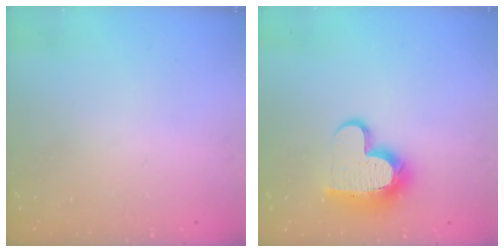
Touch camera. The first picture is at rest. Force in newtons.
{"total": 13.0, "press": 13.0, "slide": 1.2}